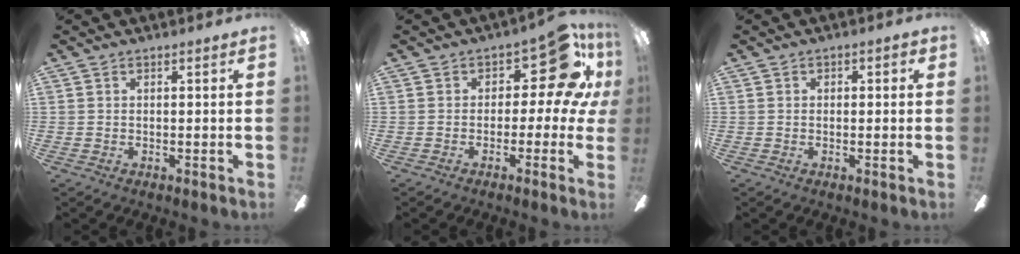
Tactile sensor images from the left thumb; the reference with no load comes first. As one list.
[{"total": 12.0, "force": [4.9, 5.6, 9.4], "torque": [-0.129, -0.027, 0.081]}, {"total": 1.0, "force": [-0.3, 0.8, 0.6], "torque": [-0.010, 0.005, -0.006]}]